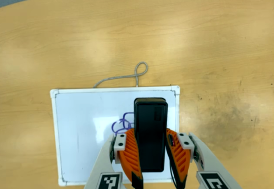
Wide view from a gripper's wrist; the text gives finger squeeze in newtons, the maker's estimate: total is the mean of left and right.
{"total": 10.1, "left": 8.0, "right": 12.1}